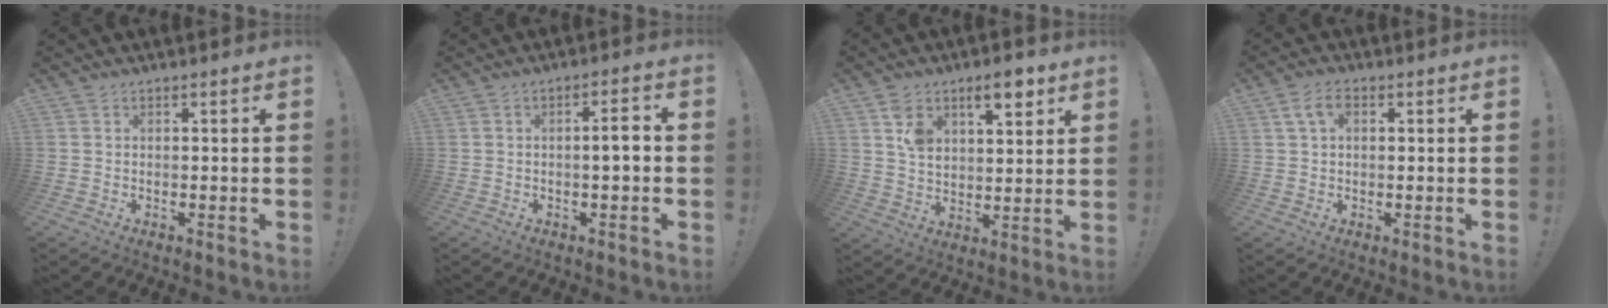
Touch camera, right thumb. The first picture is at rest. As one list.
[{"total": 4.1, "force": [-0.9, 0.5, 4.0], "torque": [-0.072, 0.008, -0.020]}, {"total": 9.8, "force": [5.8, 5.2, 6.0], "torque": [-0.092, -0.017, 0.104]}, {"total": 5.0, "force": [1.6, 2.8, 3.8], "torque": [-0.077, 0.009, 0.031]}]